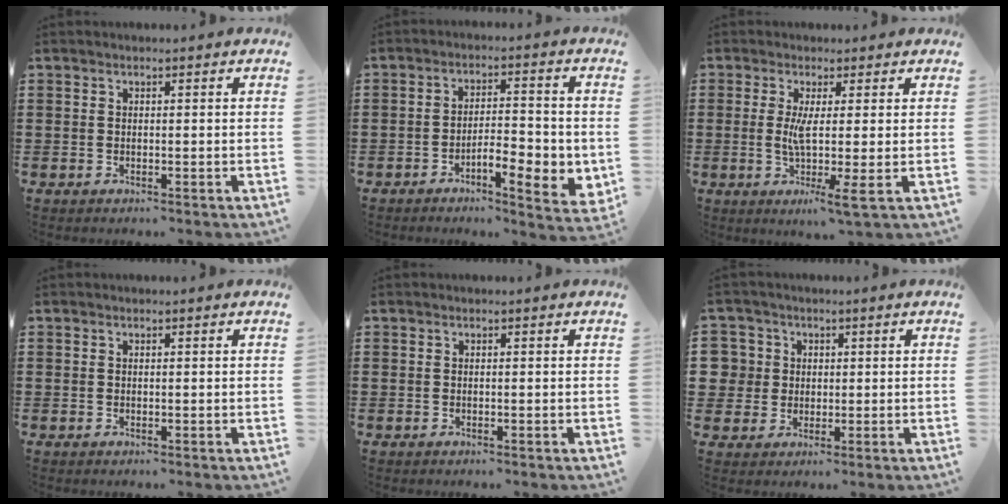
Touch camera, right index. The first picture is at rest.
{"total": 6.1, "force": [-2.6, 2.2, 5.1], "torque": [-0.077, 0.001, -0.046]}
{"total": 5.2, "force": [0.0, -0.3, 5.2], "torque": [-0.108, -0.017, -0.004]}
{"total": 0.0}
{"total": 0.0}
{"total": 4.4, "force": [0.7, 4.4, 0.2], "torque": [-0.034, 0.013, 0.009]}